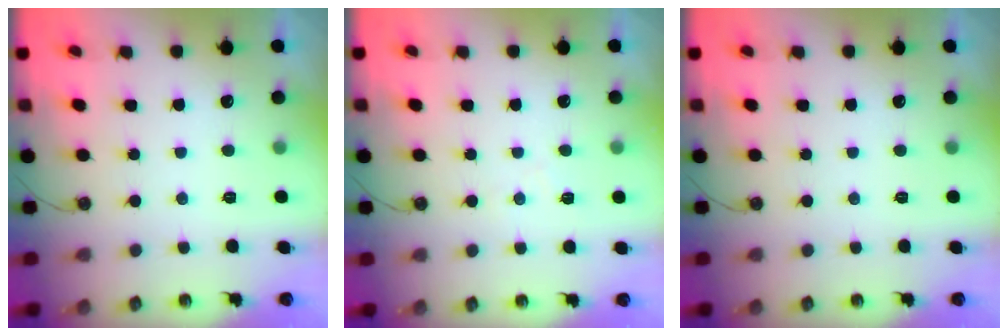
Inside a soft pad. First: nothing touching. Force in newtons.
{"total": 4.7, "press": 4.7, "slide": 0.7}
{"total": 0.0}